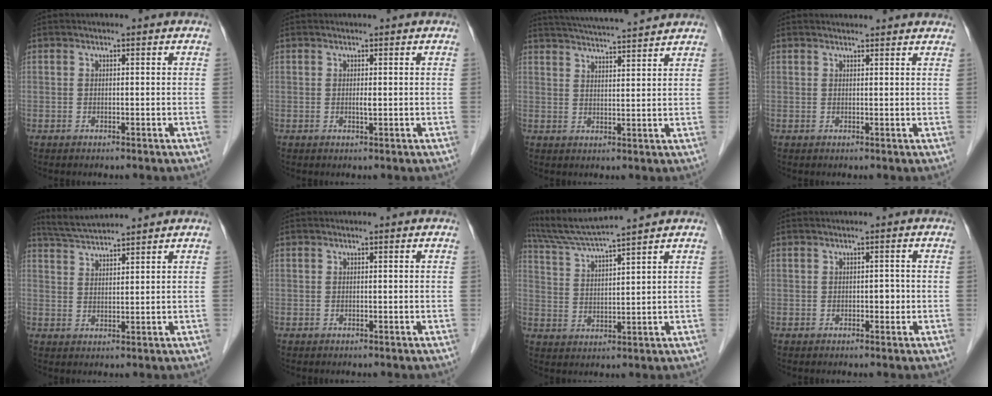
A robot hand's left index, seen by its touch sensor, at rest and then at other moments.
{"total": 0.7, "force": [0.2, 0.0, 0.7], "torque": [-0.015, 0.000, 0.004]}
{"total": 12.6, "force": [11.6, 0.2, 4.8], "torque": [-0.086, 0.023, 0.166]}
{"total": 5.6, "force": [5.3, 1.0, 1.3], "torque": [-0.013, 0.022, 0.053]}
{"total": 5.7, "force": [5.5, -0.7, 1.4], "torque": [-0.034, 0.024, 0.104]}
{"total": 0.0}
{"total": 9.1, "force": [8.2, -1.8, 3.4], "torque": [-0.070, 0.015, 0.156]}
{"total": 1.2, "force": [-0.2, 0.7, 0.9], "torque": [-0.011, 0.003, -0.004]}